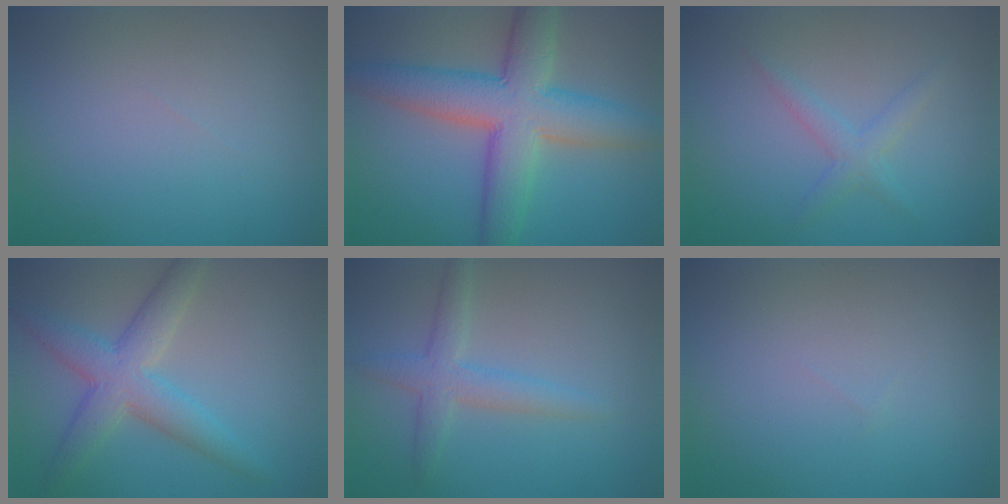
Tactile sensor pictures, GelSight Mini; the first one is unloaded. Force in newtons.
{"total": 8.4, "press": 8.4, "slide": 0.4}
{"total": 1.8, "press": 1.8, "slide": 0.2}
{"total": 5.2, "press": 5.2, "slide": 0.2}
{"total": 2.9, "press": 2.9, "slide": 0.0}
{"total": 0.0}